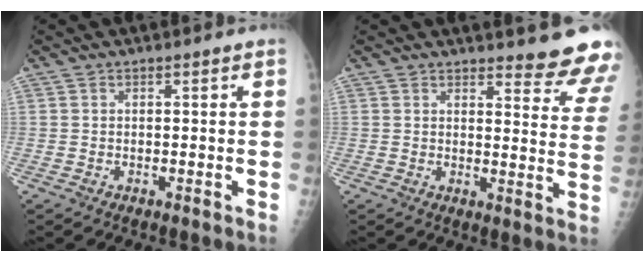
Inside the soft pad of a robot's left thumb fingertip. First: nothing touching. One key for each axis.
{"total": 12.5, "fx": 11.5, "fy": 2.2, "fz": 4.1, "tx": -0.014, "ty": -0.105, "tz": 0.114}